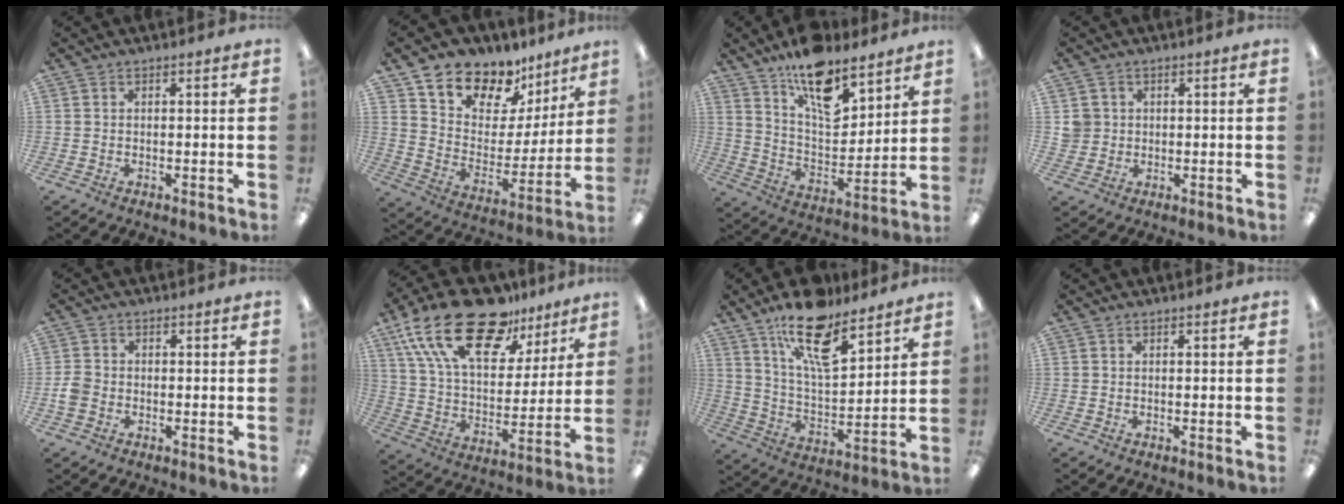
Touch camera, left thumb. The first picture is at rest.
{"total": 12.4, "force": [10.0, 7.2, 2.0], "torque": [-0.048, -0.090, 0.186]}
{"total": 15.6, "force": [11.5, 6.7, 8.2], "torque": [-0.136, -0.069, 0.202]}
{"total": 3.8, "force": [0.9, 3.7, 0.3], "torque": [0.000, 0.003, 0.013]}
{"total": 3.3, "force": [-1.1, 2.7, 1.5], "torque": [-0.022, 0.009, -0.019]}
{"total": 24.0, "force": [16.0, 11.0, 14.1], "torque": [-0.262, -0.091, 0.283]}
{"total": 17.5, "force": [12.2, 6.8, 10.6], "torque": [-0.177, -0.063, 0.208]}
{"total": 0.0}